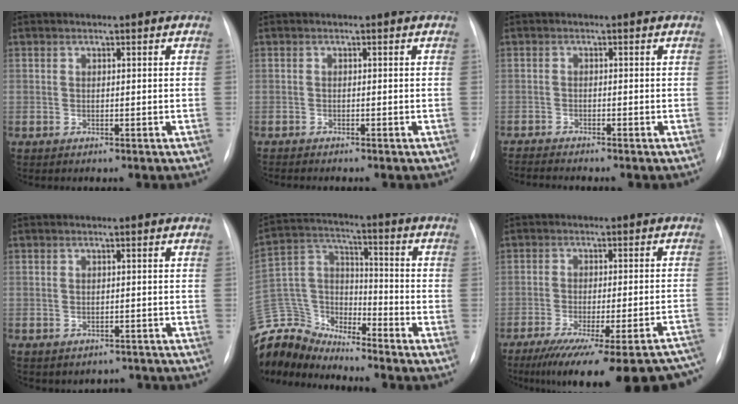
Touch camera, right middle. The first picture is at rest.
{"total": 1.7, "force": [-1.6, 0.2, 0.7], "torque": [-0.009, -0.003, -0.021]}
{"total": 4.3, "force": [-4.1, -0.3, 1.5], "torque": [-0.020, -0.015, -0.066]}
{"total": 3.0, "force": [-2.4, 1.8, 0.2], "torque": [-0.003, 0.014, -0.028]}
{"total": 15.3, "force": [-14.7, 3.9, 1.7], "torque": [-0.050, 0.054, -0.275]}
{"total": 26.4, "force": [-22.5, 2.5, 13.5], "torque": [-0.129, -0.027, -0.287]}